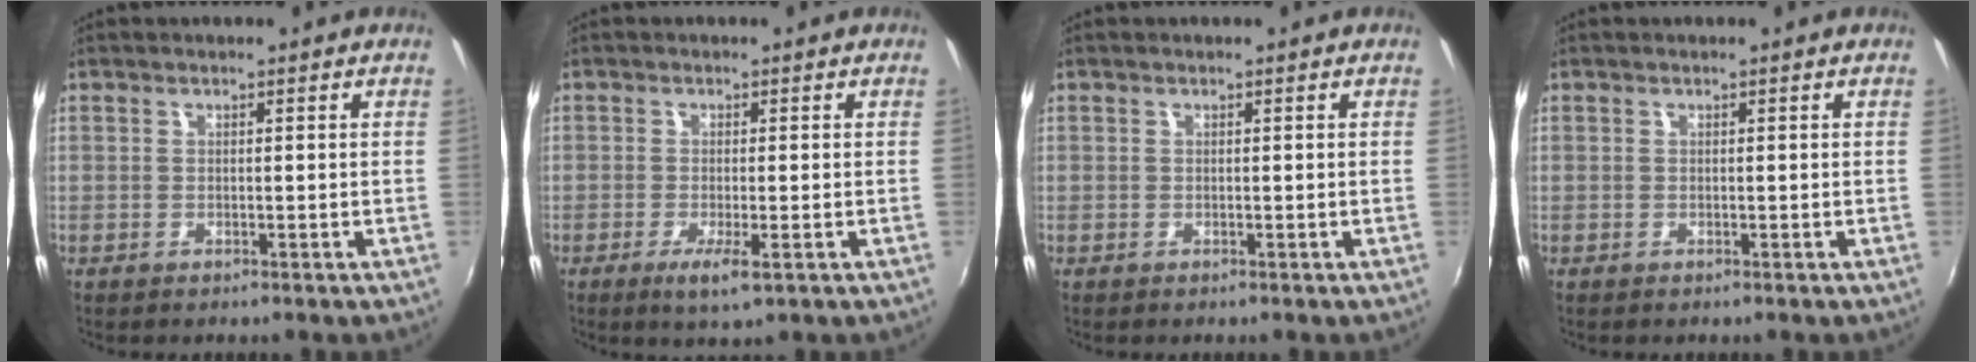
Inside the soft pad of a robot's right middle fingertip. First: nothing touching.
{"total": 3.7, "force": [-1.4, 0.2, 3.4], "torque": [-0.071, -0.014, -0.027]}
{"total": 0.0}
{"total": 0.0}